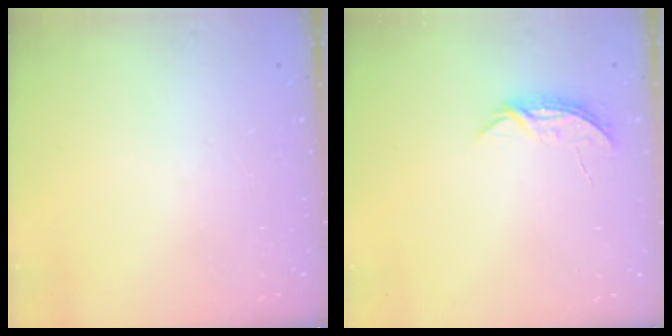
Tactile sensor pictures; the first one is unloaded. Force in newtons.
{"total": 4.0, "press": 4.0, "slide": 0.5}